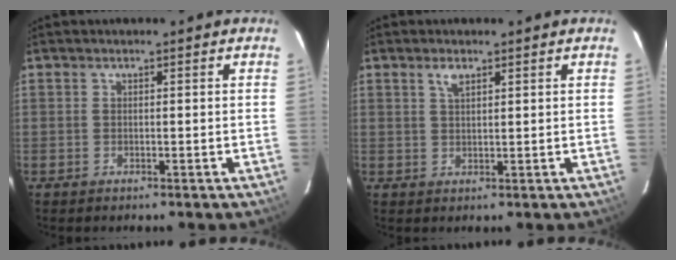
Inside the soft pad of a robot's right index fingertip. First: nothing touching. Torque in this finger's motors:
{"motor_torque": [0.20, 0.10, 0.05, 0.02]}